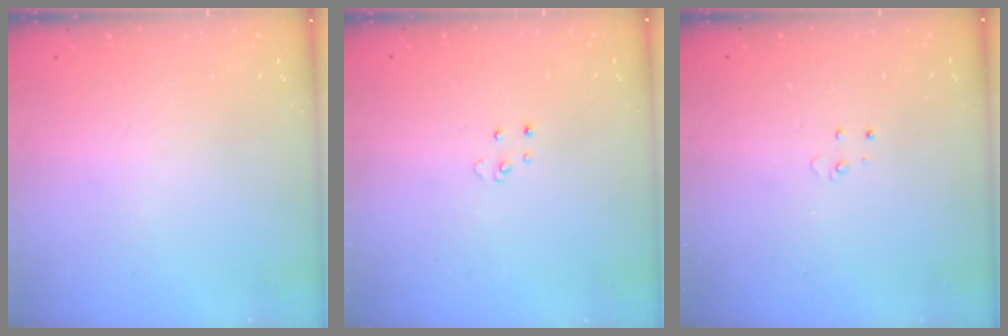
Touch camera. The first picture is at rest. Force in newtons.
{"total": 3.2, "press": 3.2, "slide": 0.3}
{"total": 2.7, "press": 2.7, "slide": 0.2}